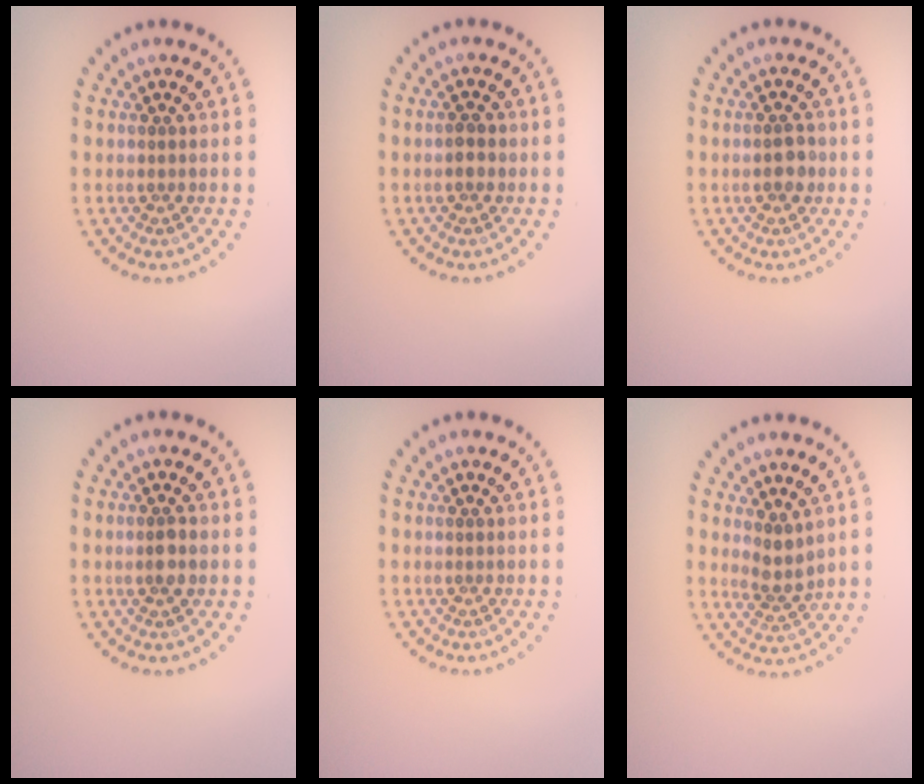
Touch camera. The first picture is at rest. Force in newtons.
{"total": 1.4, "press": 1.4, "slide": 0.1}
{"total": 1.6, "press": 1.6, "slide": 0.2}
{"total": 1.6, "press": 1.5, "slide": 0.5}
{"total": 0.0}
{"total": 1.9, "press": 1.6, "slide": 1.1}